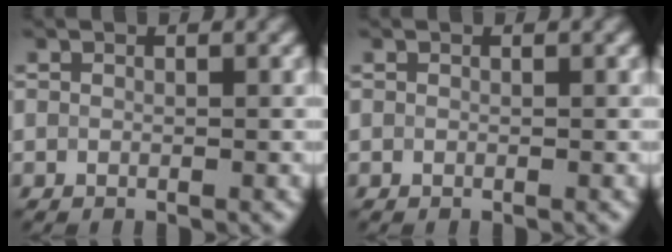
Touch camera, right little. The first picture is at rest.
{"total": 0.0}